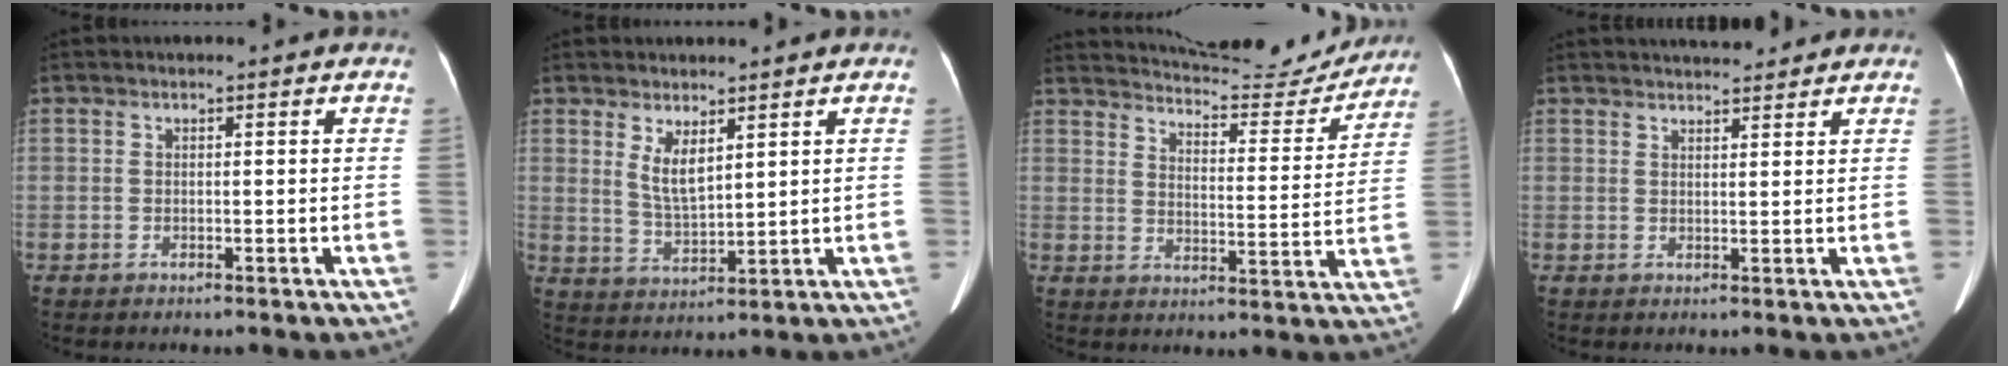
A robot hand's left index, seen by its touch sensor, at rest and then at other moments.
{"total": 4.4, "force": [2.4, 1.3, 3.5], "torque": [-0.073, -0.011, 0.056]}
{"total": 17.4, "force": [16.9, 2.3, 3.8], "torque": [-0.049, -0.036, 0.218]}
{"total": 5.6, "force": [5.2, 1.0, 1.7], "torque": [-0.022, 0.019, 0.069]}